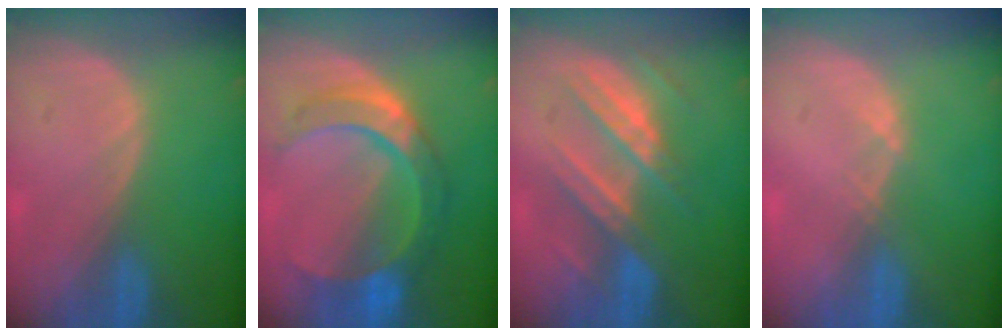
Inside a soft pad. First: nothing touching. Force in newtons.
{"total": 9.1, "press": 9.1, "slide": 0.8}
{"total": 7.3, "press": 7.3, "slide": 0.1}
{"total": 1.0, "press": 0.8, "slide": 0.5}